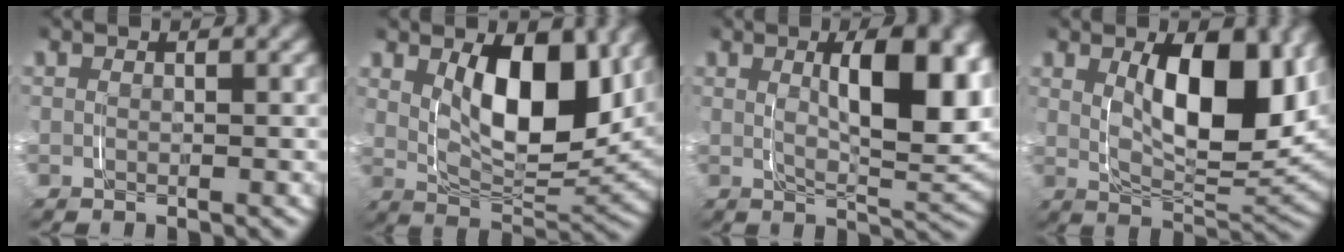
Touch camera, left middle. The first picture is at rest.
{"total": 9.6, "force": [2.7, 4.7, 8.0], "torque": [-0.127, -0.015, 0.041]}
{"total": 7.8, "force": [1.1, 2.6, 7.3], "torque": [-0.106, -0.004, 0.019]}
{"total": 9.2, "force": [1.9, 4.0, 8.1], "torque": [-0.123, -0.015, 0.032]}